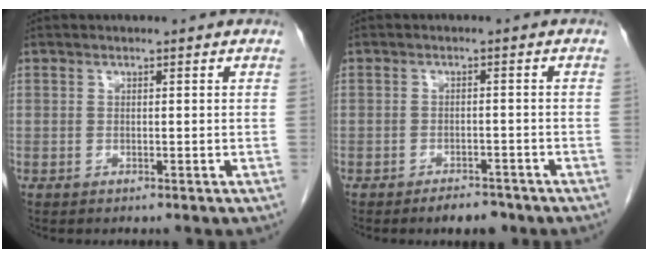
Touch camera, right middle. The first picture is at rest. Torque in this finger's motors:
{"motor_torque": [1.13, -0.92, 0.21, 0.13]}